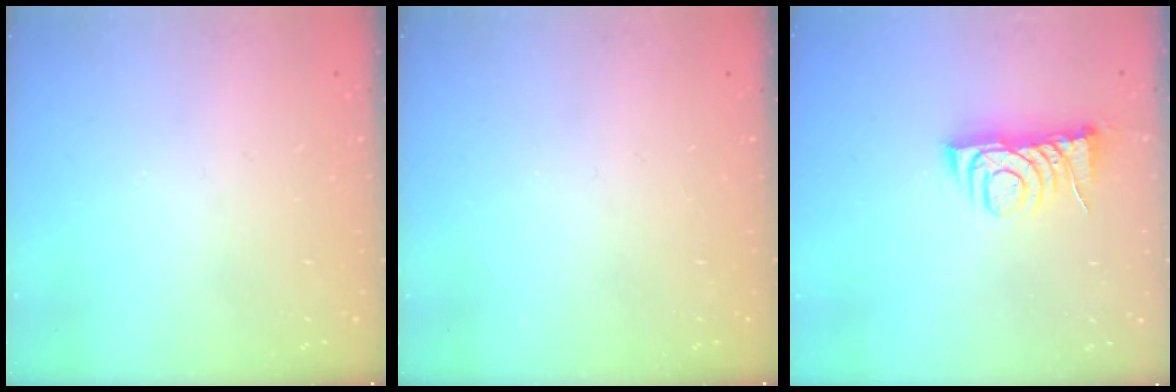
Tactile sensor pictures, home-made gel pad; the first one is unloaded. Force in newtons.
{"total": 0.0}
{"total": 7.4, "press": 7.4, "slide": 0.7}